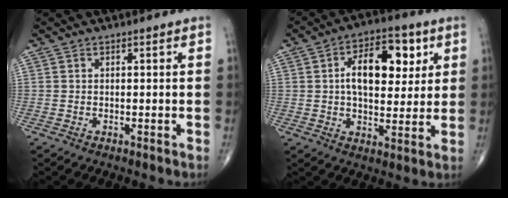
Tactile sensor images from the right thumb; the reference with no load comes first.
{"total": 13.7, "force": [3.6, 7.6, 10.8], "torque": [-0.133, 0.000, 0.052]}